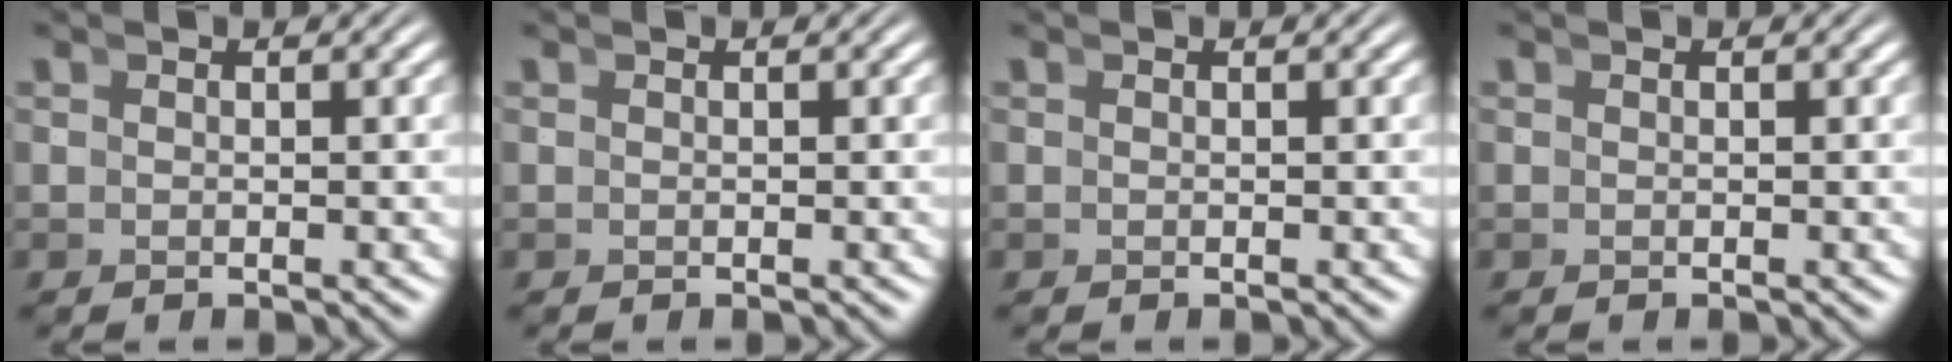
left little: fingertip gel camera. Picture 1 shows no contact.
{"total": 0.0}
{"total": 0.0}
{"total": 0.0}